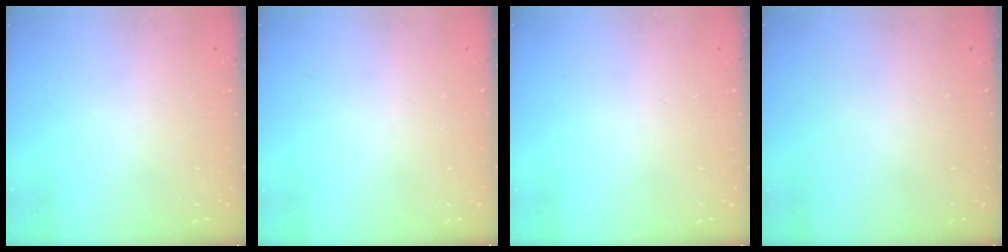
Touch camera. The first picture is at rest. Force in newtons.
{"total": 0.0}
{"total": 0.0}
{"total": 0.0}